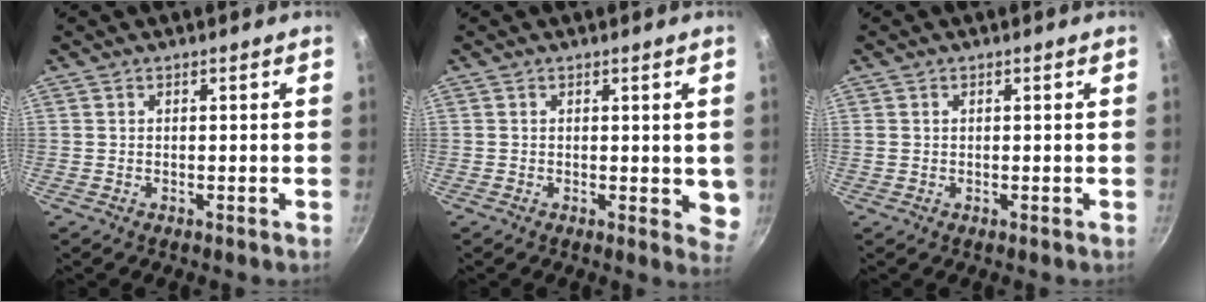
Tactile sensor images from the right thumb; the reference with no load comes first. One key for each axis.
{"total": 3.8, "fx": 0.4, "fy": 1.9, "fz": 3.3, "tx": -0.029, "ty": -0.008, "tz": 0.006}
{"total": 0.6, "fx": 0.2, "fy": 0.5, "fz": 0.3, "tx": -0.005, "ty": 0.002, "tz": 0.002}